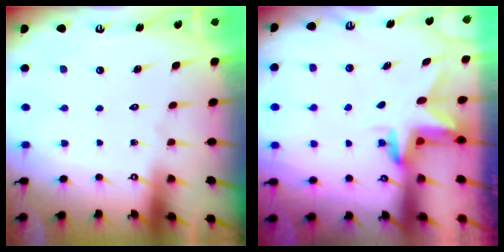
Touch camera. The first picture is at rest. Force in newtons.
{"total": 2.9, "press": 2.9, "slide": 0.2}